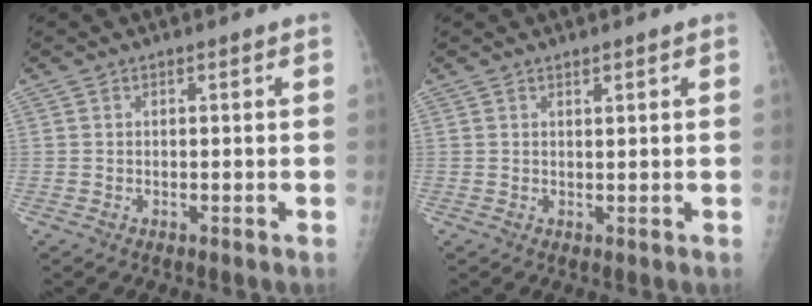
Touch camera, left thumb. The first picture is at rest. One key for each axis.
{"total": 0.8, "fx": 0.7, "fy": 0.0, "fz": 0.4, "tx": -0.004, "ty": -0.006, "tz": 0.013}